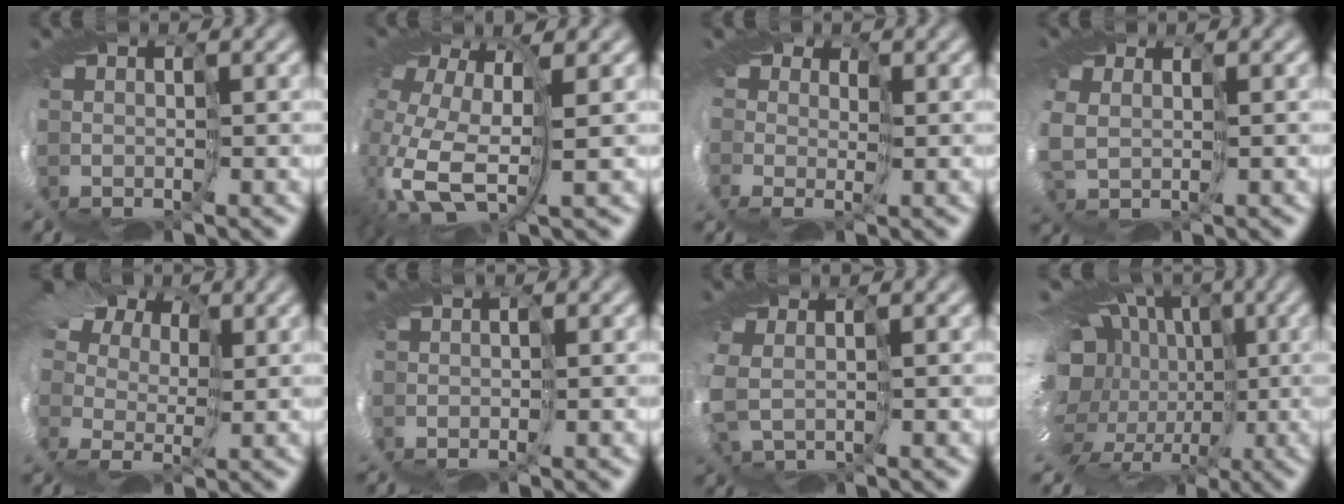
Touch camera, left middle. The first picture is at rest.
{"total": 13.1, "force": [-1.9, 7.6, 10.5], "torque": [-0.221, -0.035, -0.010]}
{"total": 4.5, "force": [1.3, 3.3, 2.7], "torque": [-0.049, 0.008, 0.012]}
{"total": 3.9, "force": [0.0, 2.9, 2.6], "torque": [-0.090, -0.010, 0.018]}
{"total": 10.8, "force": [5.2, 6.8, 6.7], "torque": [-0.124, 0.037, 0.051]}
{"total": 0.9, "force": [-0.4, -0.5, 0.6], "torque": [-0.003, -0.001, -0.012]}
{"total": 3.9, "force": [-0.7, 2.7, 2.7], "torque": [-0.096, -0.015, 0.003]}
{"total": 16.6, "force": [-0.8, 13.1, 10.2], "torque": [-0.181, -0.025, -0.027]}